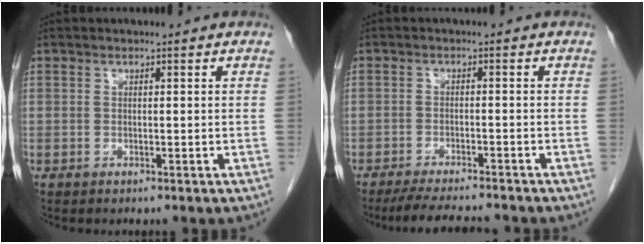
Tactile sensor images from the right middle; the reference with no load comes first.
{"total": 7.5, "force": [-6.7, 0.1, 3.2], "torque": [-0.048, -0.018, -0.109]}